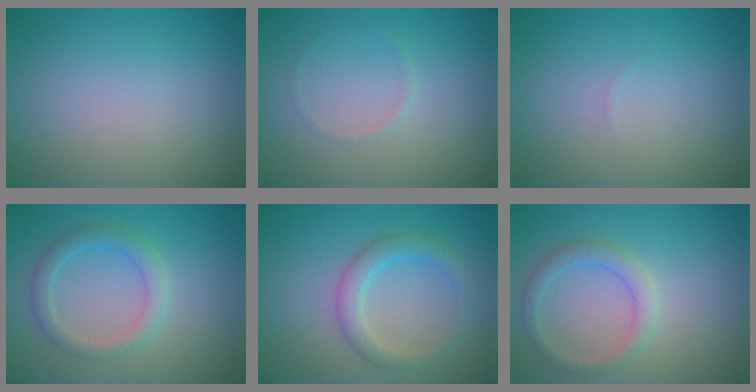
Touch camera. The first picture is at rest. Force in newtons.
{"total": 0.6, "press": 0.6, "slide": 0.0}
{"total": 0.0}
{"total": 2.6, "press": 2.6, "slide": 0.4}
{"total": 2.9, "press": 2.9, "slide": 0.1}
{"total": 2.3, "press": 2.3, "slide": 0.2}